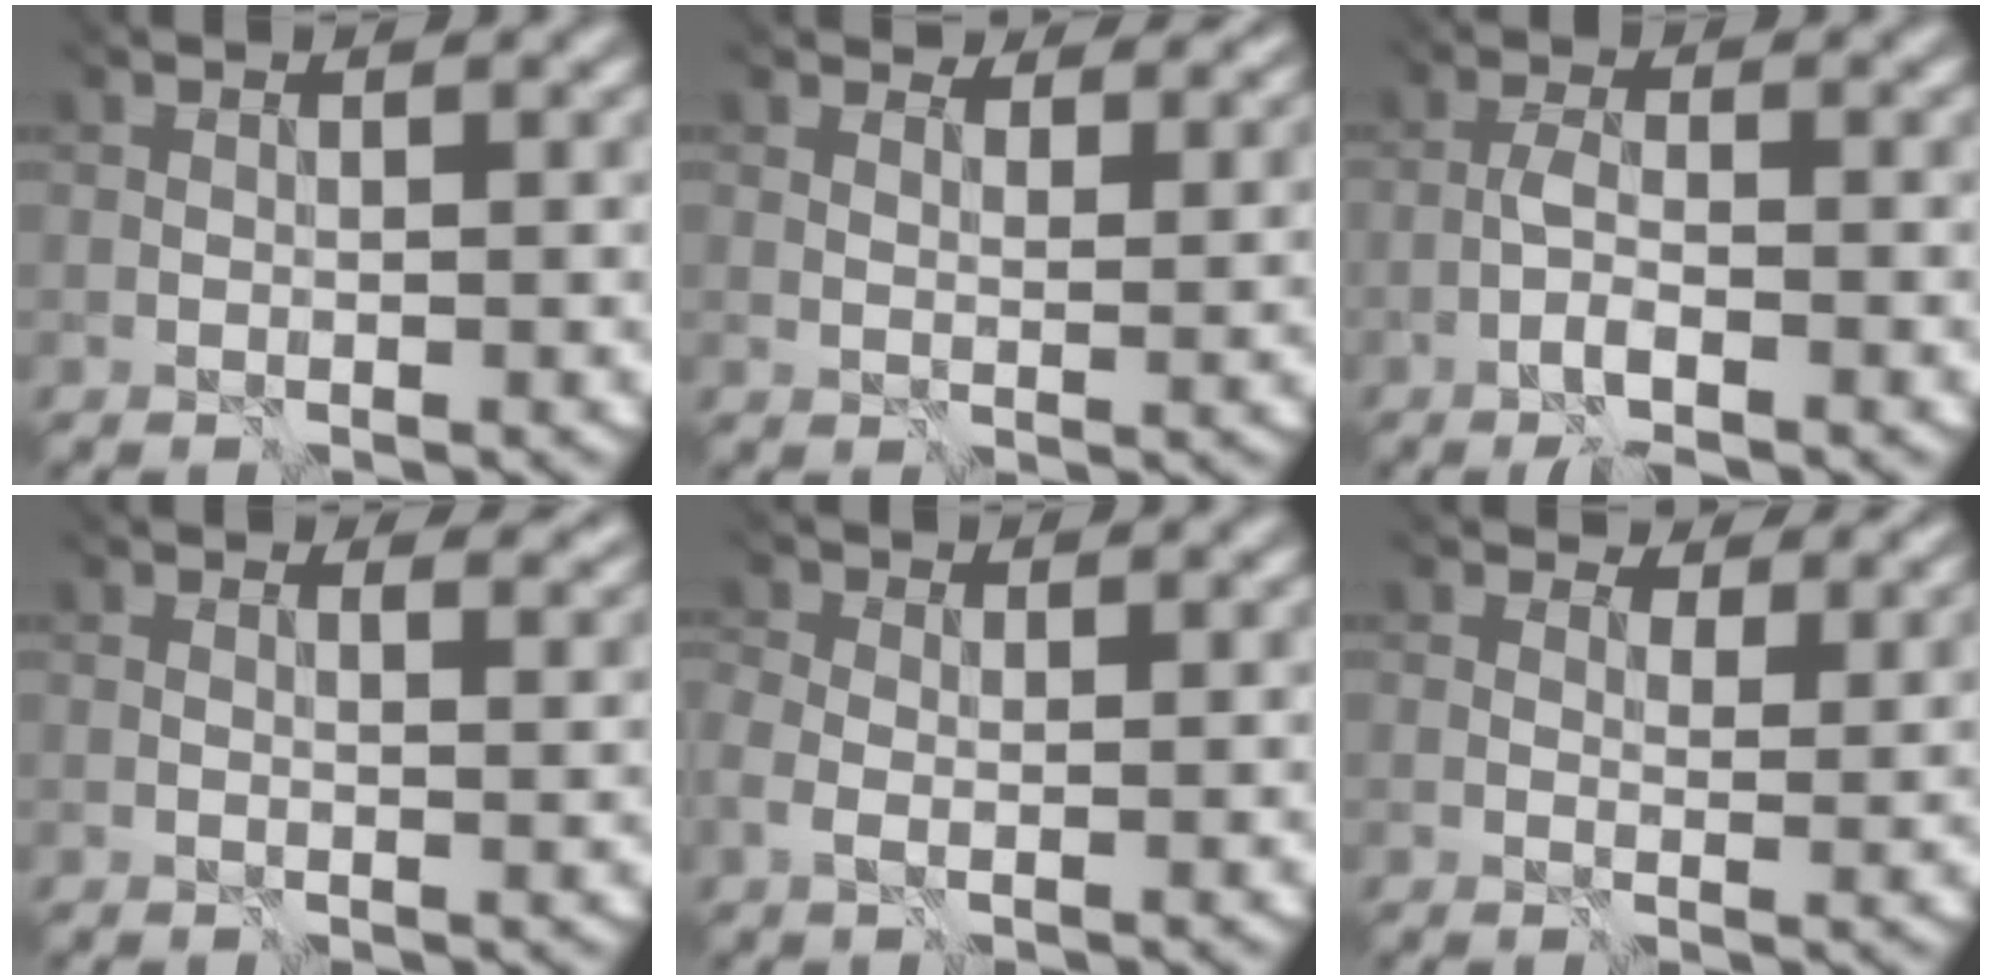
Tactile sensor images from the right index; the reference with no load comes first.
{"total": 5.5, "force": [4.8, 1.6, 2.2], "torque": [-0.039, 0.001, 0.077]}
{"total": 4.9, "force": [-4.4, -0.3, 2.2], "torque": [-0.048, 0.002, -0.062]}
{"total": 2.6, "force": [2.1, 0.6, 1.3], "torque": [-0.018, 0.007, 0.031]}
{"total": 1.7, "force": [-0.8, 1.1, 1.1], "torque": [-0.033, 0.010, -0.008]}
{"total": 4.4, "force": [3.4, 1.8, 2.2], "torque": [-0.030, 0.002, 0.056]}